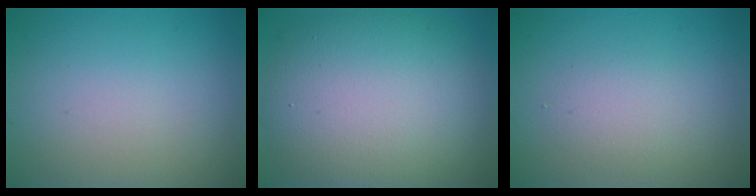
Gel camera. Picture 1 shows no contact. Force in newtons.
{"total": 10.9, "press": 10.8, "slide": 1.1}
{"total": 2.0, "press": 2.0, "slide": 0.2}